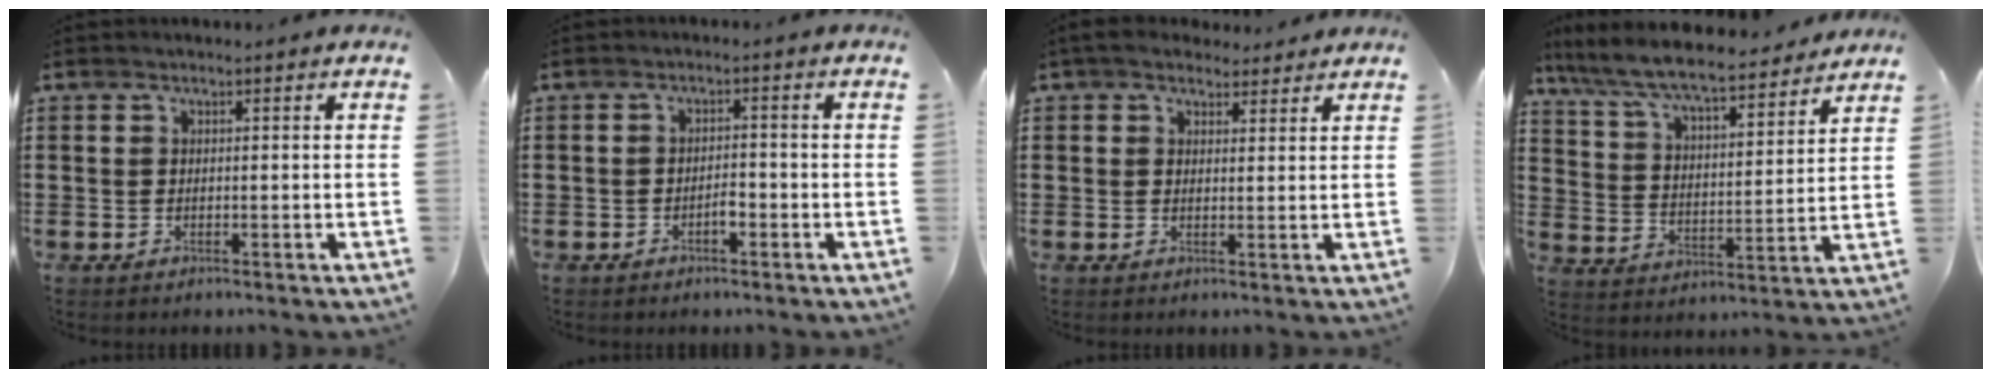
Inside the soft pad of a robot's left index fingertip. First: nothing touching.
{"total": 2.1, "force": [-1.0, 0.7, 1.7], "torque": [-0.033, 0.004, -0.021]}
{"total": 3.8, "force": [3.1, 1.9, 1.1], "torque": [-0.031, -0.001, 0.059]}
{"total": 8.1, "force": [7.4, 0.8, 3.3], "torque": [-0.096, -0.044, 0.124]}